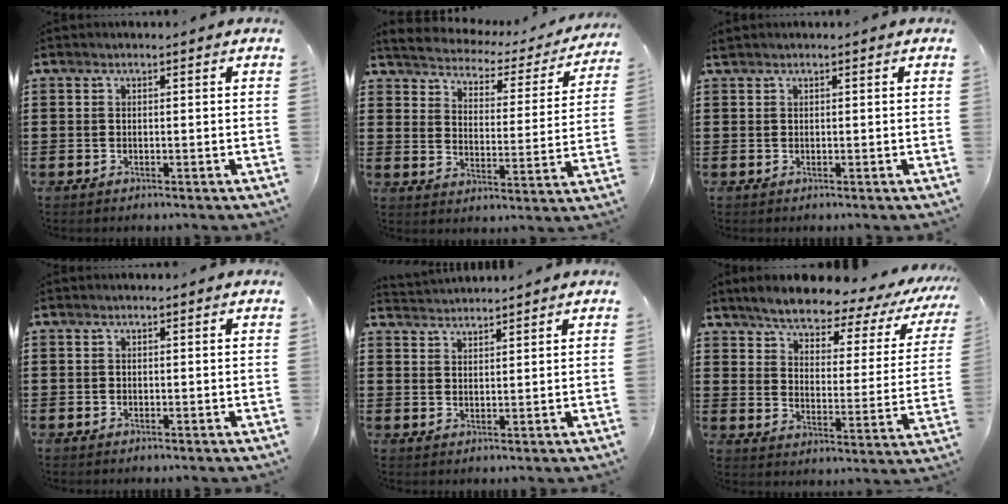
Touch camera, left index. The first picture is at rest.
{"total": 2.4, "force": [2.4, 0.4, 0.1], "torque": [-0.023, -0.025, 0.030]}
{"total": 0.0}
{"total": 0.0}
{"total": 2.2, "force": [2.2, -0.1, -0.4], "torque": [0.001, -0.003, 0.043]}
{"total": 4.9, "force": [4.5, 0.6, 1.8], "torque": [-0.062, -0.033, 0.070]}